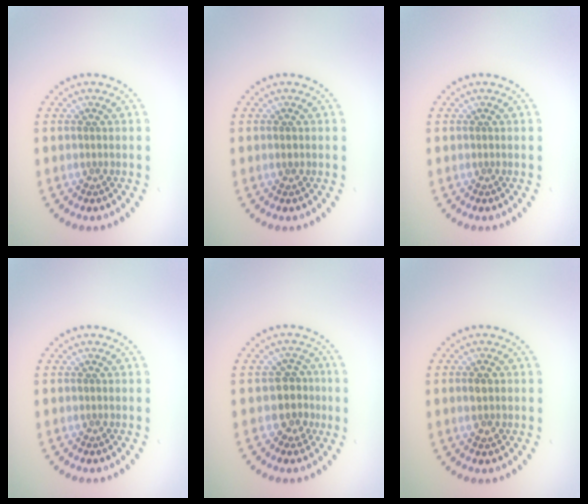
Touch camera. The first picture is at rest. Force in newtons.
{"total": 0.8, "press": 0.8, "slide": 0.1}
{"total": 0.0}
{"total": 0.0}
{"total": 2.6, "press": 2.1, "slide": 1.4}
{"total": 1.2, "press": 1.2, "slide": 0.2}